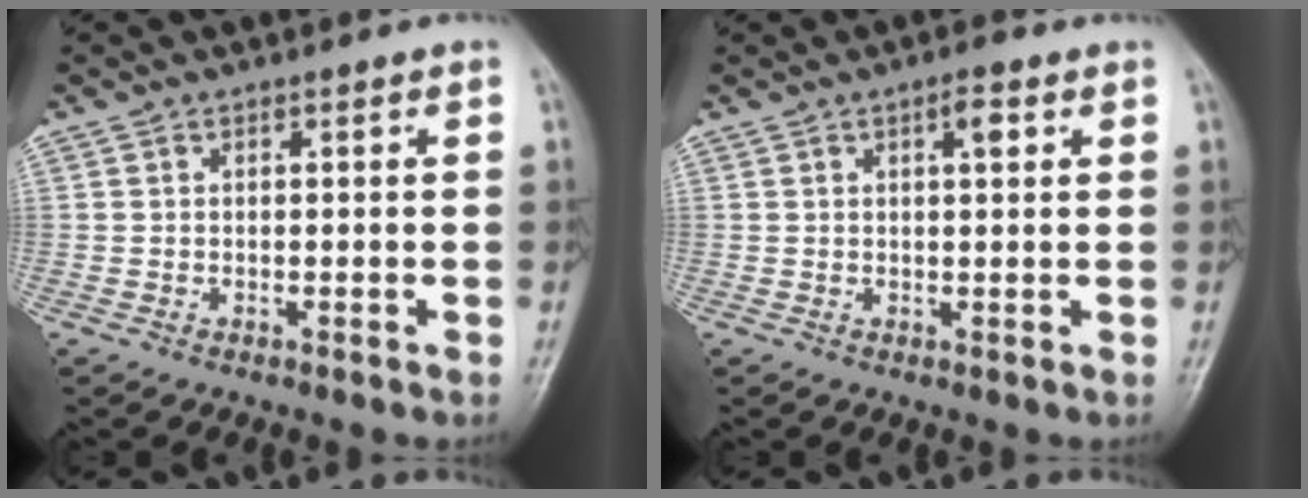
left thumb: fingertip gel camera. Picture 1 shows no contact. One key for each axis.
{"total": 2.9, "fx": 1.3, "fy": 1.0, "fz": 2.3, "tx": -0.031, "ty": -0.002, "tz": 0.019}